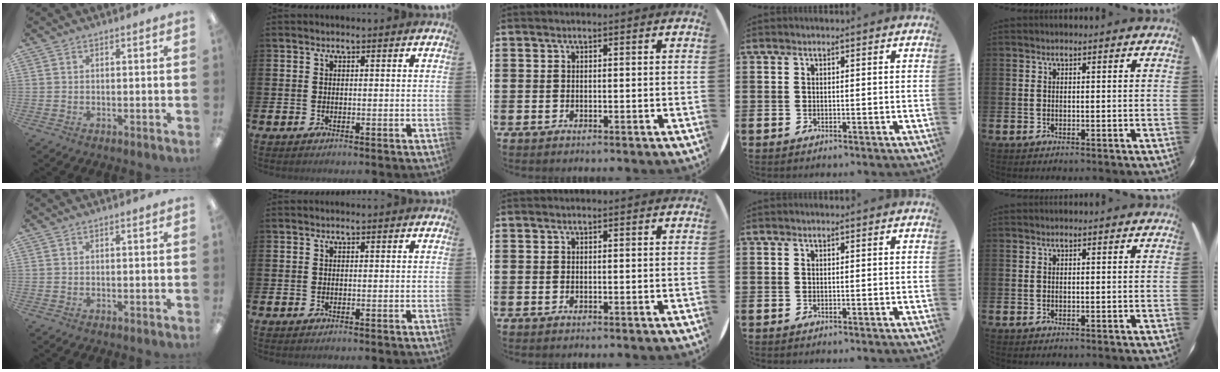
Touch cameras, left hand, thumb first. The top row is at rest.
{}